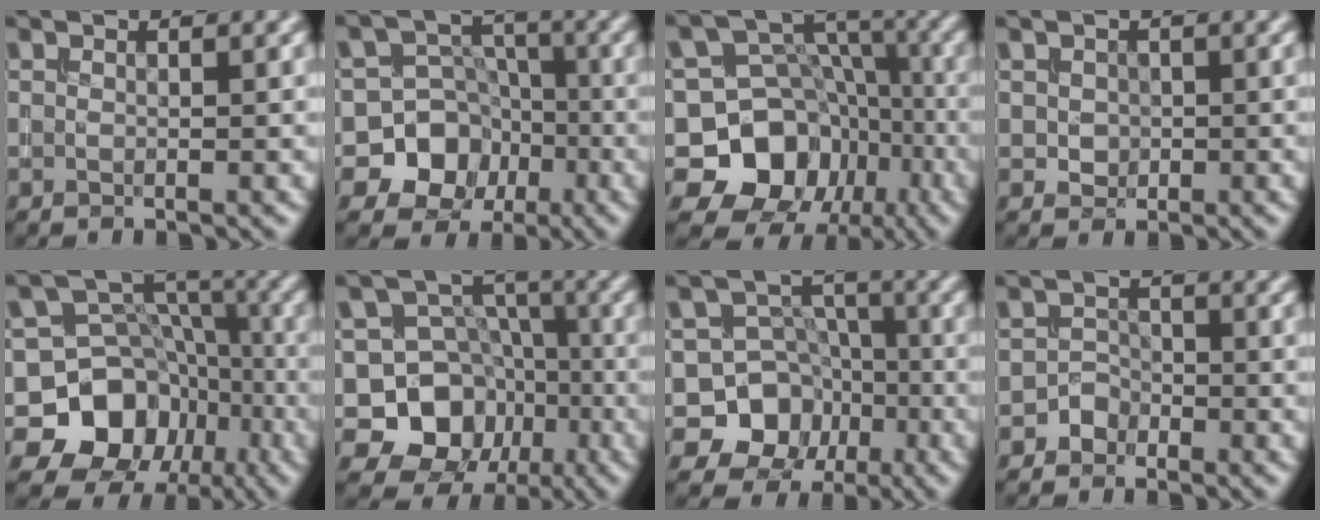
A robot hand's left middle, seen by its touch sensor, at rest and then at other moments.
{"total": 9.3, "force": [-3.7, 8.3, 1.9], "torque": [-0.019, 0.002, -0.085]}
{"total": 11.7, "force": [-4.2, 10.0, 4.4], "torque": [-0.076, 0.018, -0.097]}
{"total": 1.0, "force": [0.0, 1.0, 0.3], "torque": [-0.004, -0.004, 0.003]}
{"total": 11.8, "force": [-4.5, 10.2, 3.8], "torque": [-0.075, 0.015, -0.112]}
{"total": 10.2, "force": [-3.4, 9.0, 3.5], "torque": [-0.050, 0.016, -0.088]}
{"total": 9.4, "force": [-3.6, 8.4, 2.0], "torque": [-0.020, 0.012, -0.084]}
{"total": 1.4, "force": [-1.1, 0.9, -0.3], "torque": [0.015, 0.010, -0.018]}